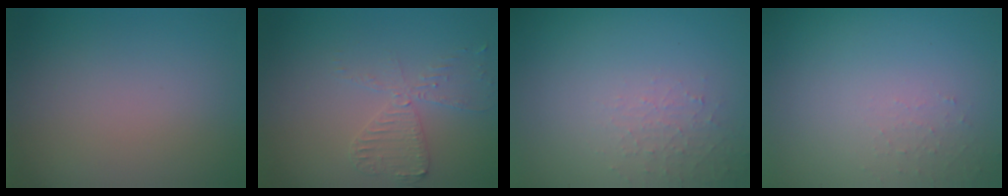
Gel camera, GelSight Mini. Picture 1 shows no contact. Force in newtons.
{"total": 3.1, "press": 2.8, "slide": 1.3}
{"total": 1.8, "press": 1.8, "slide": 0.4}
{"total": 1.1, "press": 1.0, "slide": 0.2}